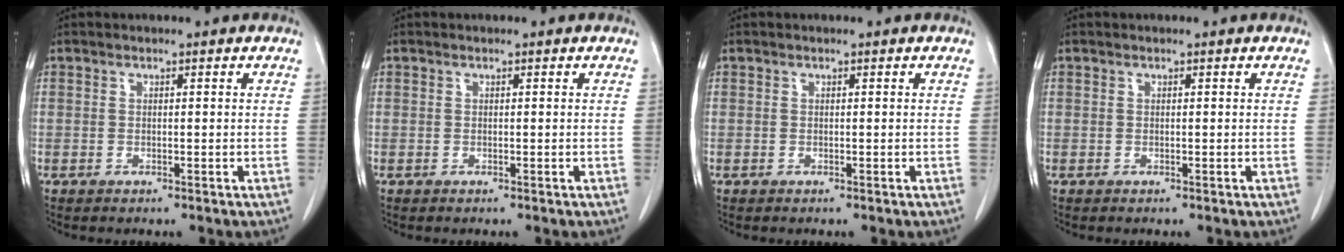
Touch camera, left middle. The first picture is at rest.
{"total": 0.0}
{"total": 0.0}
{"total": 0.0}